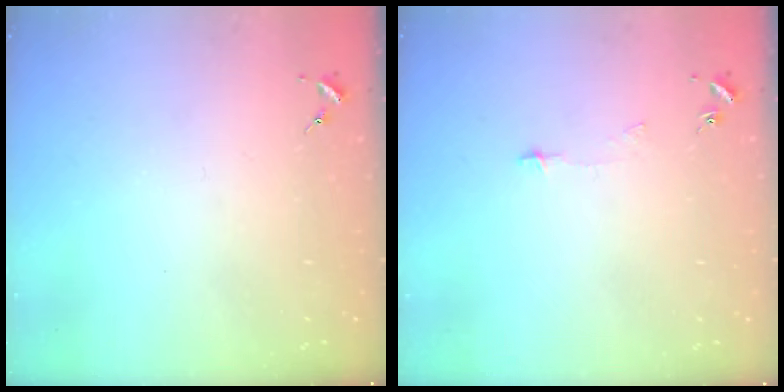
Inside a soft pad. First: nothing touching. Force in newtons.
{"total": 3.6, "press": 3.6, "slide": 0.3}